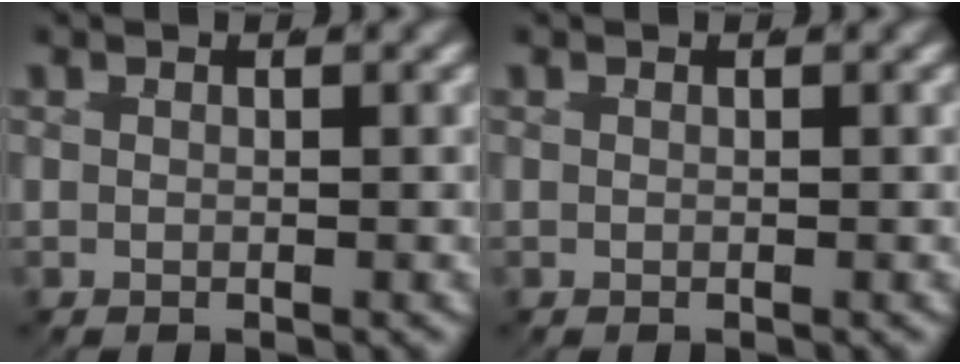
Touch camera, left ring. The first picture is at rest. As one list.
[{"total": 0.0}]